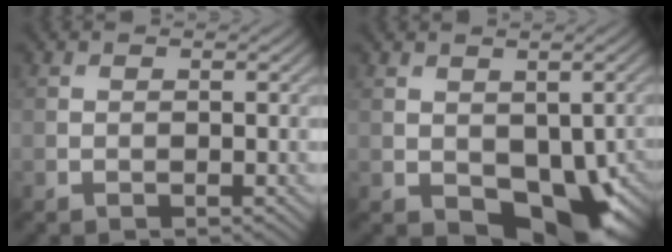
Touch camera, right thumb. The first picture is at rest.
{"total": 10.8, "force": [-2.6, 7.0, 7.7], "torque": [-0.120, -0.048, -0.017]}